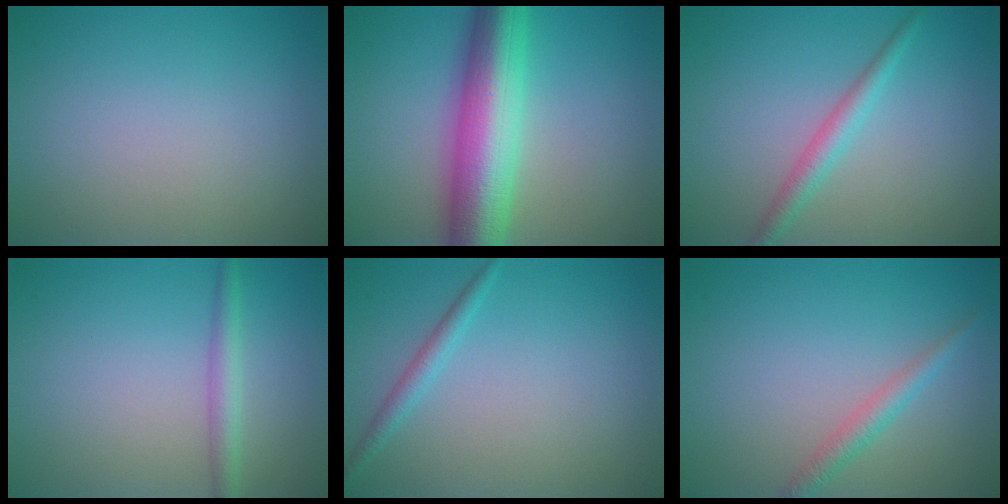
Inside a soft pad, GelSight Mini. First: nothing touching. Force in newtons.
{"total": 9.9, "press": 9.9, "slide": 0.0}
{"total": 2.2, "press": 2.2, "slide": 0.0}
{"total": 2.2, "press": 2.2, "slide": 0.1}
{"total": 1.4, "press": 1.4, "slide": 0.1}
{"total": 1.8, "press": 1.8, "slide": 0.0}